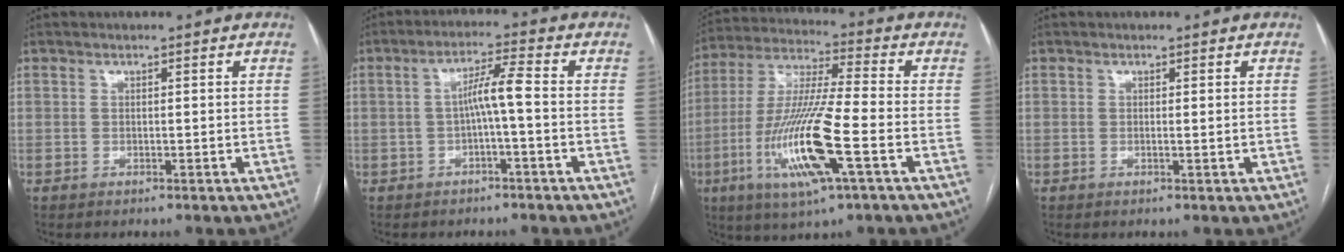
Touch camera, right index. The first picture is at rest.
{"total": 4.7, "force": [-0.6, 0.0, 4.7], "torque": [-0.082, 0.018, -0.009]}
{"total": 16.7, "force": [-5.5, 1.1, 15.8], "torque": [-0.328, -0.017, -0.099]}
{"total": 0.5, "force": [0.0, 0.0, 0.5], "torque": [-0.011, -0.001, 0.003]}